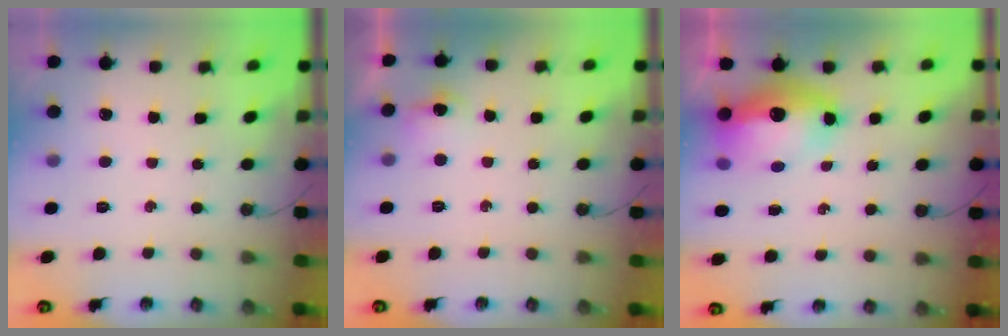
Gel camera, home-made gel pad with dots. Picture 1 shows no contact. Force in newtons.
{"total": 6.4, "press": 6.4, "slide": 0.4}
{"total": 14.8, "press": 14.7, "slide": 1.6}